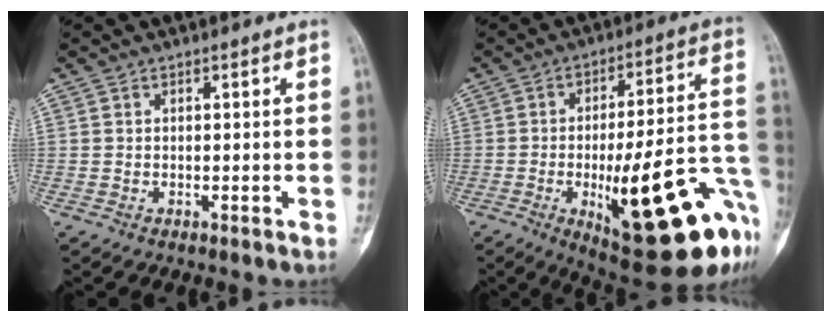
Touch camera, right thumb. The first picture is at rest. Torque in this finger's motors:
{"motor_torque": [0.44, 1.02, 1.70, -1.06, 0.24]}